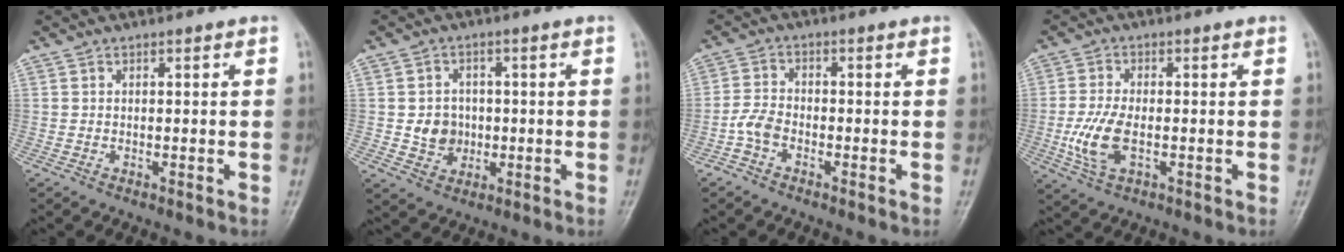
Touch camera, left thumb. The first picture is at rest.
{"total": 5.2, "force": [-0.4, 4.8, 2.2], "torque": [-0.010, 0.003, -0.004]}
{"total": 3.6, "force": [-2.0, 2.1, 2.1], "torque": [-0.043, 0.011, -0.045]}
{"total": 7.1, "force": [-1.6, 3.6, 5.9], "torque": [-0.132, 0.000, -0.026]}